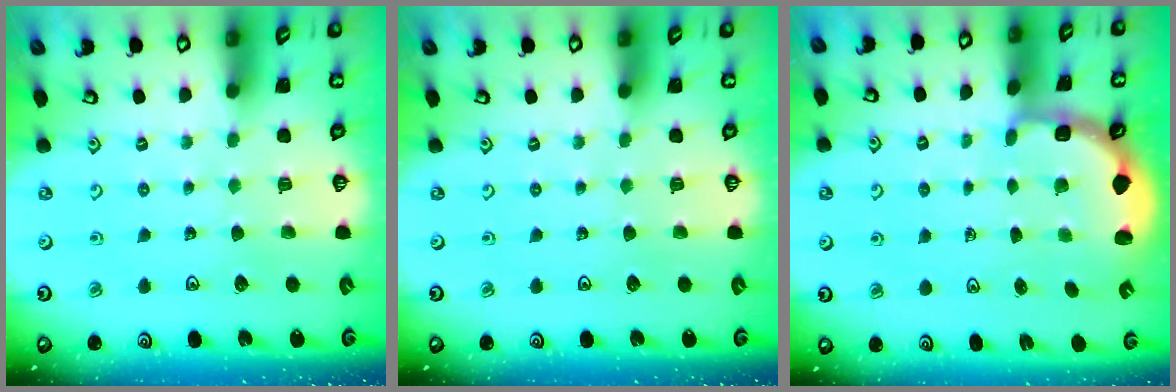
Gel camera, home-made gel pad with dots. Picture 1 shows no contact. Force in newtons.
{"total": 0.0}
{"total": 2.7, "press": 2.1, "slide": 1.7}